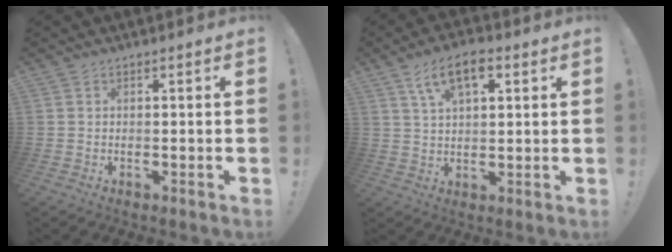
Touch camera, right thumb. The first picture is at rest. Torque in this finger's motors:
{"motor_torque": [0.16, 0.16, 0.06, 0.06, 0.06]}